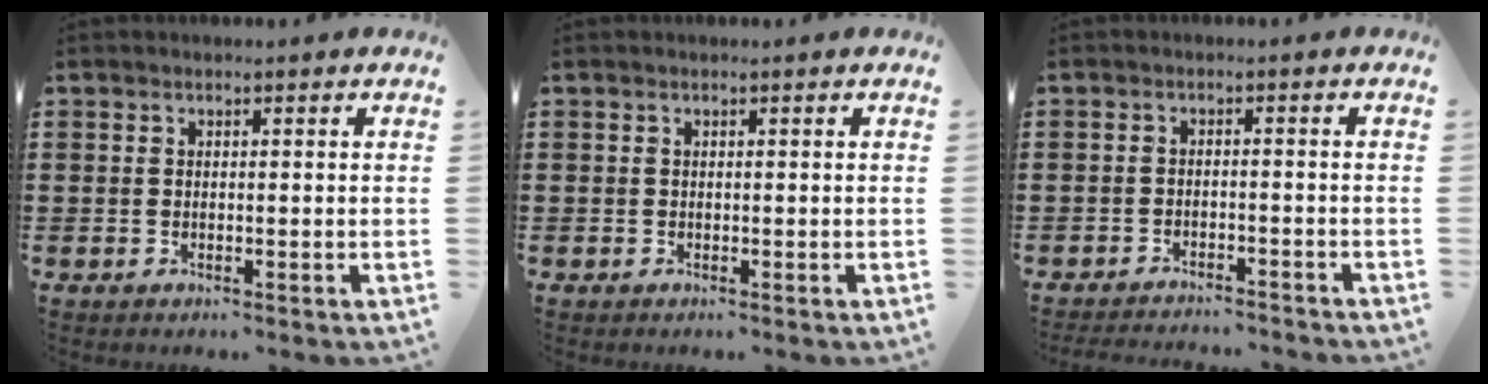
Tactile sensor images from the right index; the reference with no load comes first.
{"total": 0.0}
{"total": 2.3, "force": [-2.3, -0.3, 0.1], "torque": [-0.004, -0.001, -0.048]}